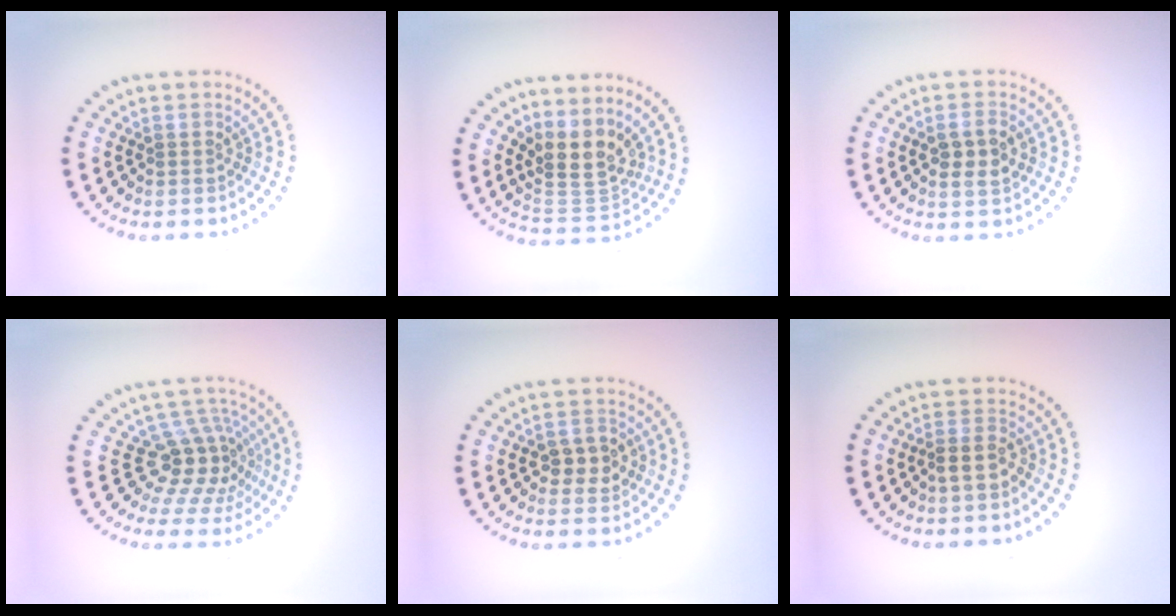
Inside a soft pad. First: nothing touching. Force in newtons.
{"total": 3.9, "press": 3.0, "slide": 2.5}
{"total": 2.5, "press": 2.4, "slide": 0.4}
{"total": 4.4, "press": 3.1, "slide": 3.1}
{"total": 2.4, "press": 2.4, "slide": 0.3}
{"total": 1.7, "press": 1.3, "slide": 1.1}